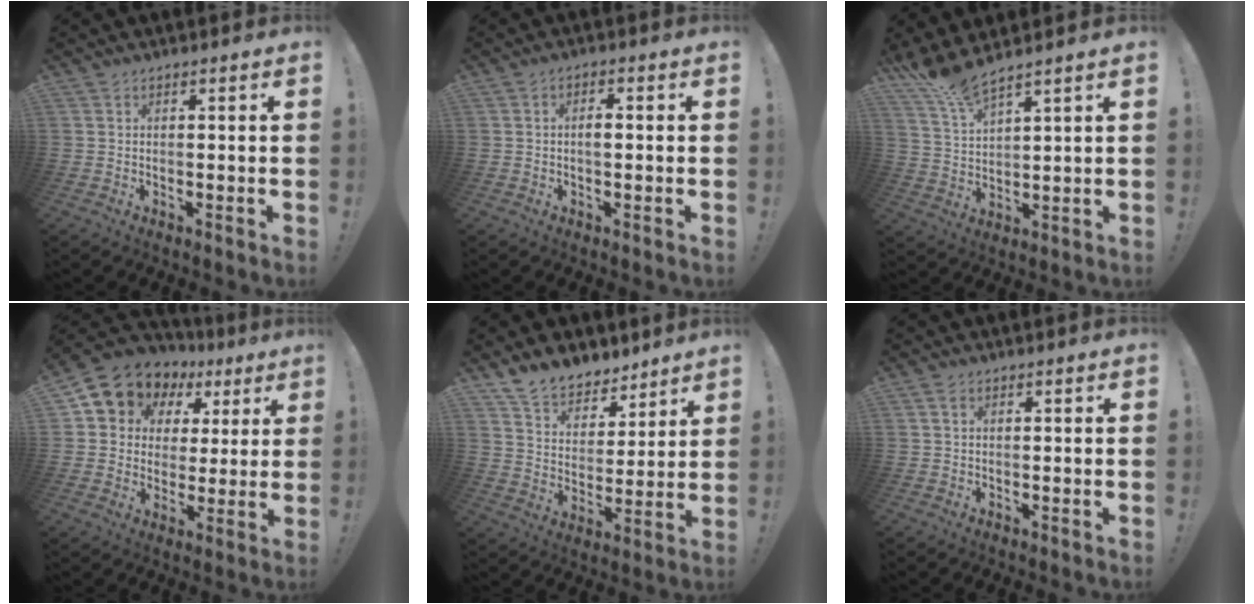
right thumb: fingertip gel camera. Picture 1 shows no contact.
{"total": 2.4, "force": [-0.3, 0.9, 2.2], "torque": [-0.035, 0.006, -0.008]}
{"total": 7.9, "force": [7.0, 0.9, 3.7], "torque": [-0.075, -0.044, 0.128]}
{"total": 8.6, "force": [4.6, 7.0, 2.1], "torque": [-0.036, -0.042, 0.089]}
{"total": 11.1, "force": [9.3, 5.4, 2.4], "torque": [-0.061, -0.071, 0.182]}
{"total": 1.6, "force": [0.6, 1.1, 0.9], "torque": [-0.014, 0.003, 0.011]}